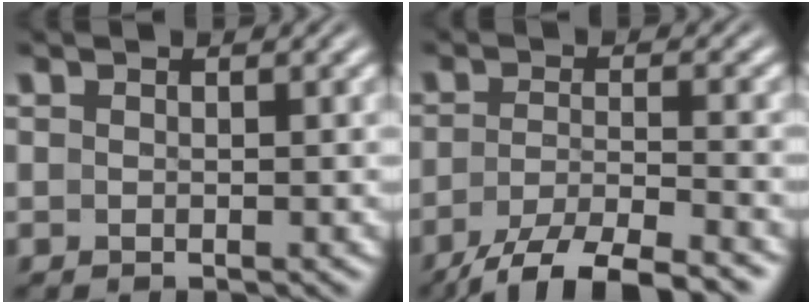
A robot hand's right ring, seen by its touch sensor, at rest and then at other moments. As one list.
[{"total": 7.7, "force": [-5.9, 2.5, 4.4], "torque": [-0.071, -0.025, -0.077]}]